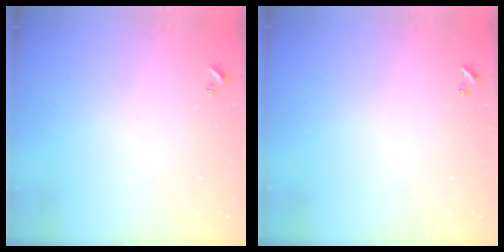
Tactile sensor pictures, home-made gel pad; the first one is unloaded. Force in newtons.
{"total": 0.0}